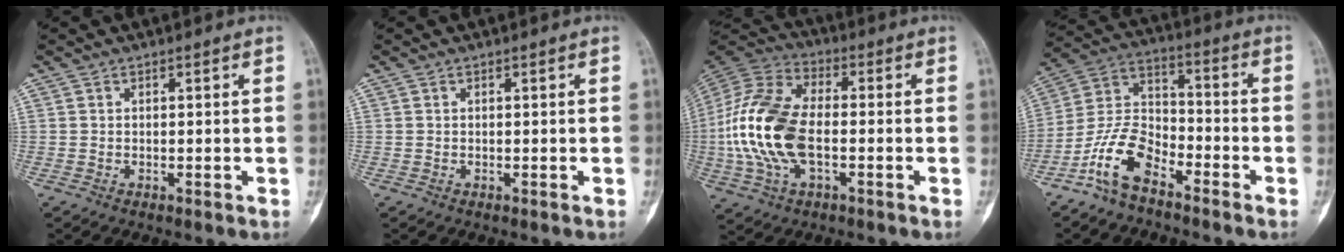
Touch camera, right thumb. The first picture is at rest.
{"total": 0.0}
{"total": 19.0, "force": [-2.5, 10.5, 15.7], "torque": [-0.338, 0.020, -0.047]}
{"total": 11.1, "force": [-7.2, 5.3, 6.6], "torque": [-0.133, 0.057, -0.150]}